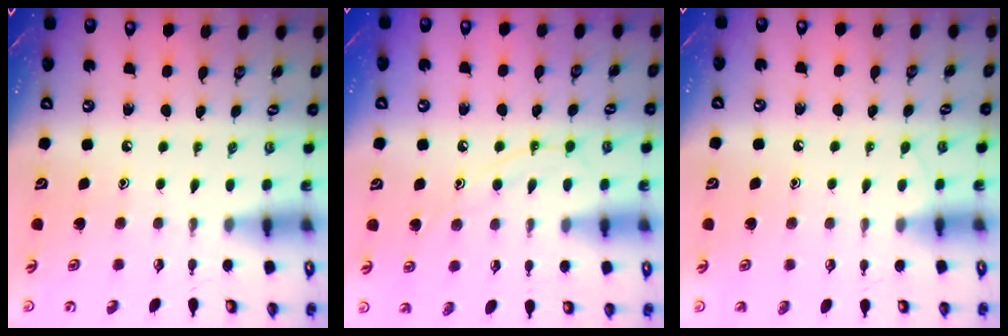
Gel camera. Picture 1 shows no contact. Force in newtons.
{"total": 9.3, "press": 9.3, "slide": 0.4}
{"total": 5.5, "press": 5.5, "slide": 0.6}